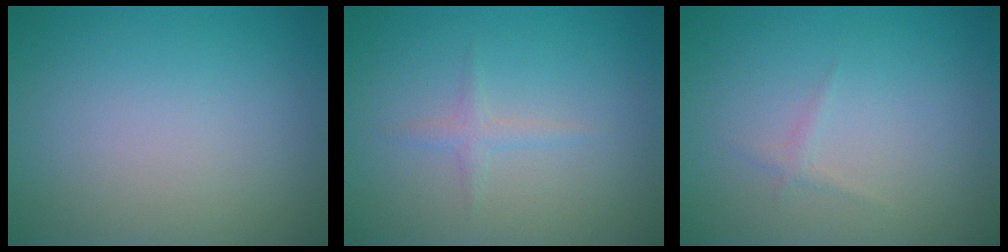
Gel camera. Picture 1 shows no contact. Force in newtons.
{"total": 1.1, "press": 1.1, "slide": 0.1}
{"total": 0.6, "press": 0.6, "slide": 0.0}